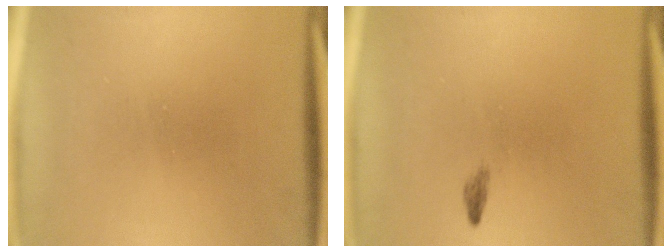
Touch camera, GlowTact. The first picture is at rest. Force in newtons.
{"total": 0.5}